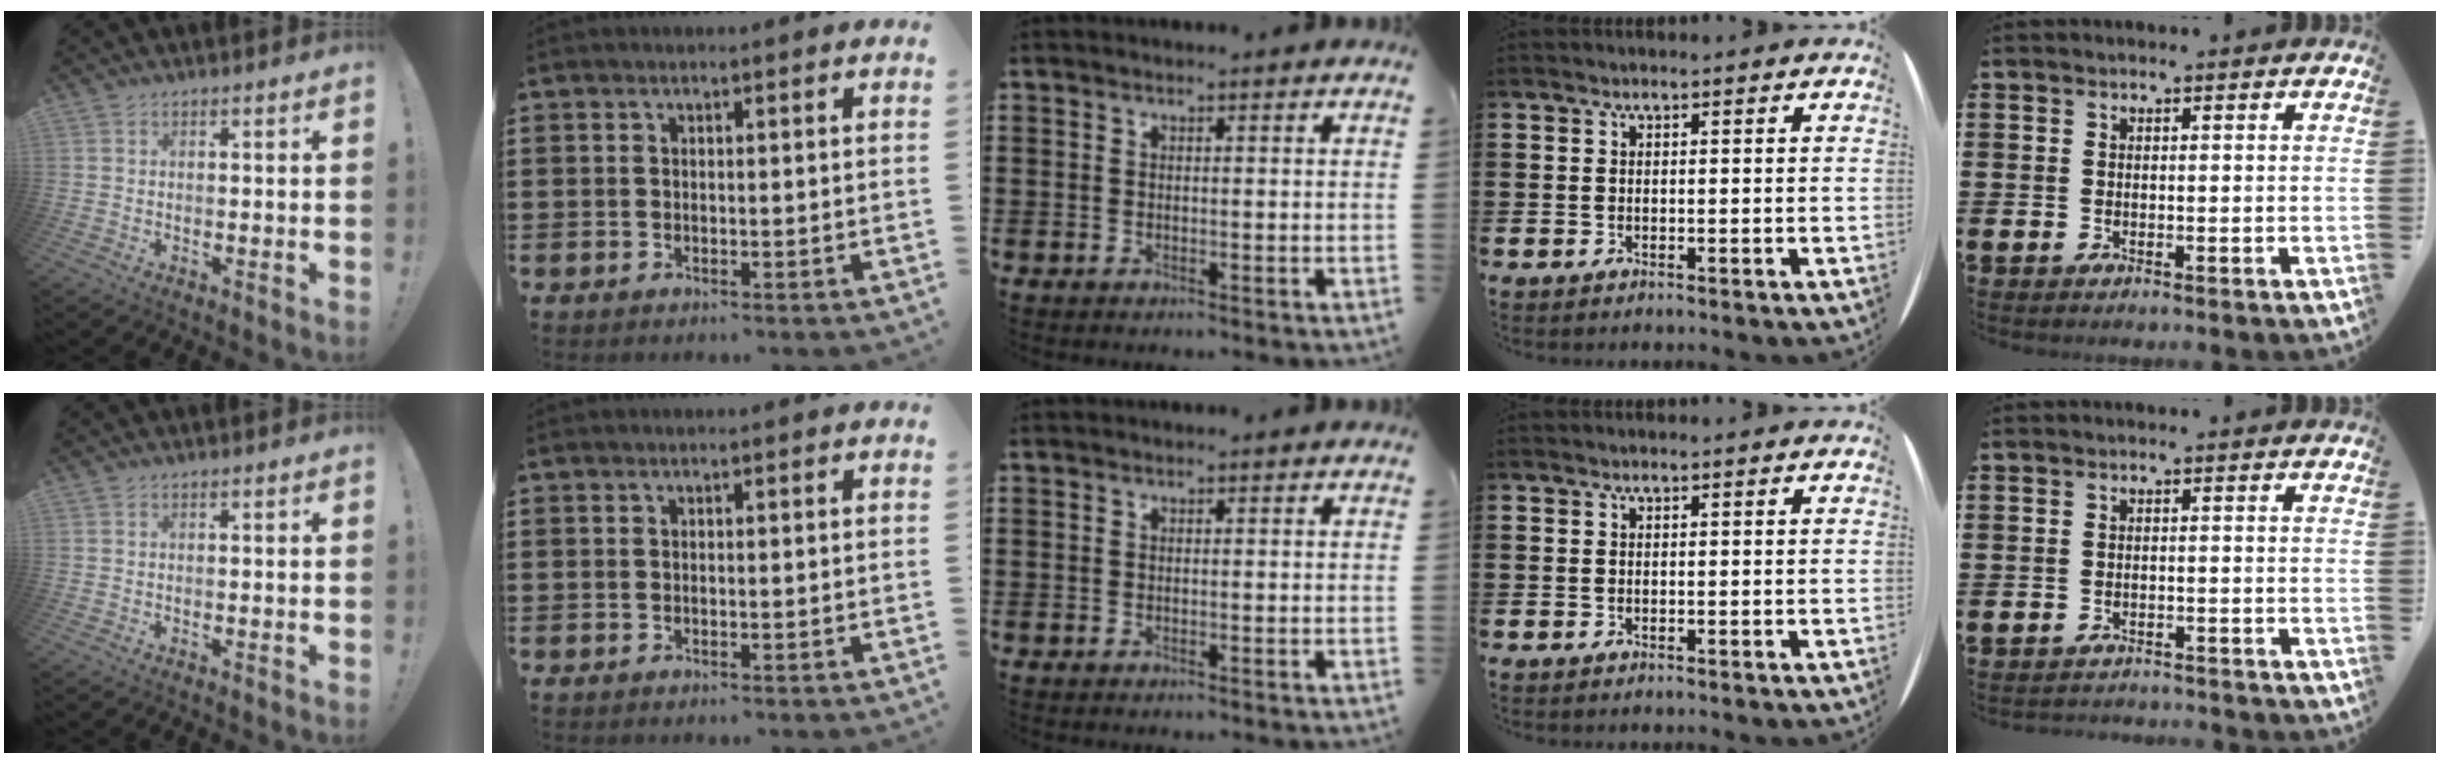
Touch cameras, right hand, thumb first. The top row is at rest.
{"little": {"total": 1.3, "force": [-1.3, 0.0, -0.1], "torque": [-0.004, 0.003, -0.027]}}